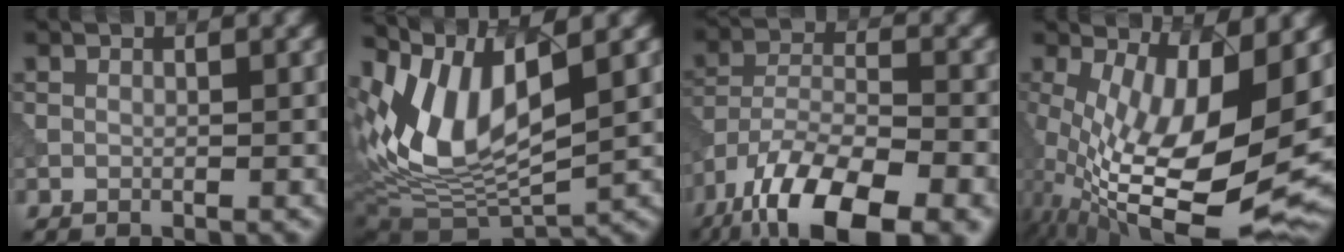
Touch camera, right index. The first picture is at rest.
{"total": 9.9, "force": [3.3, 4.6, 8.1], "torque": [-0.168, 0.001, 0.065]}
{"total": 15.0, "force": [-10.2, 5.6, 9.4], "torque": [-0.177, -0.026, -0.166]}
{"total": 13.7, "force": [-0.8, 5.0, 12.8], "torque": [-0.240, -0.025, 0.004]}